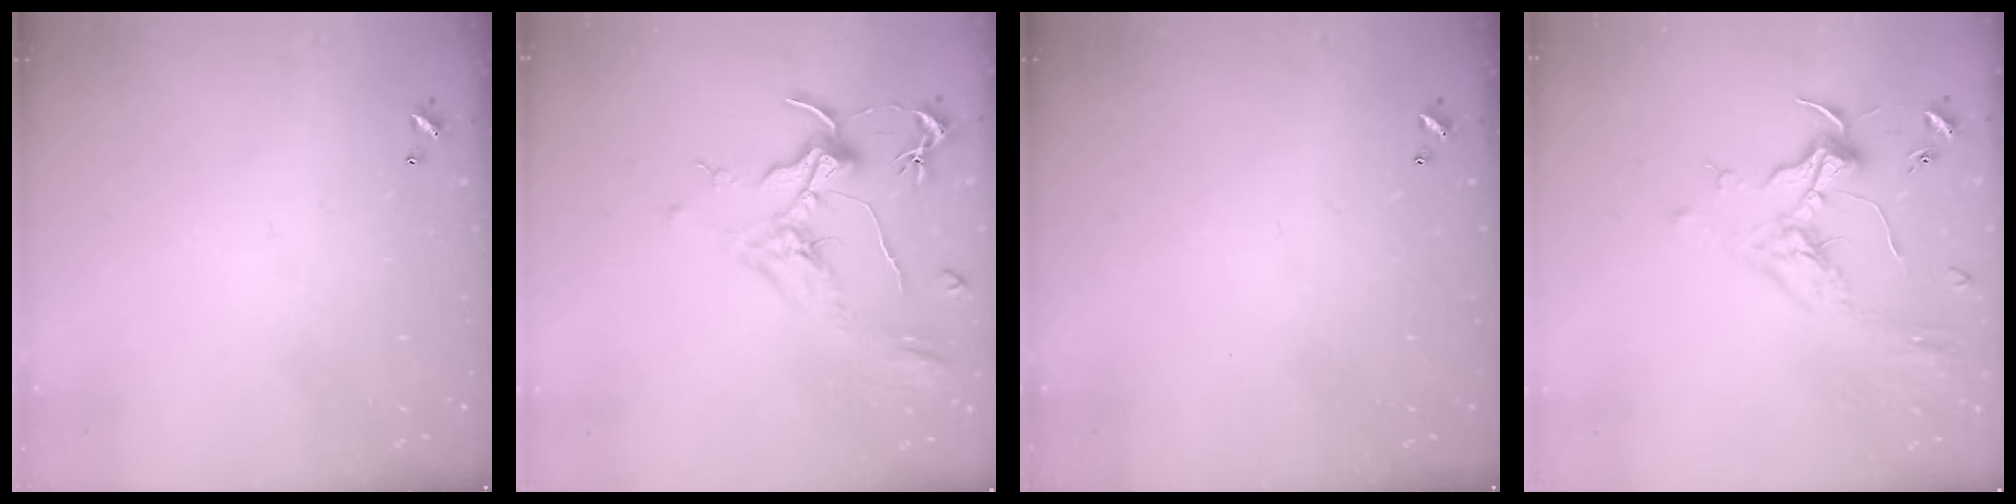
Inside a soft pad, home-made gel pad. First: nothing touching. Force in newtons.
{"total": 2.0, "press": 1.7, "slide": 0.9}
{"total": 0.0}
{"total": 2.0, "press": 1.9, "slide": 0.7}